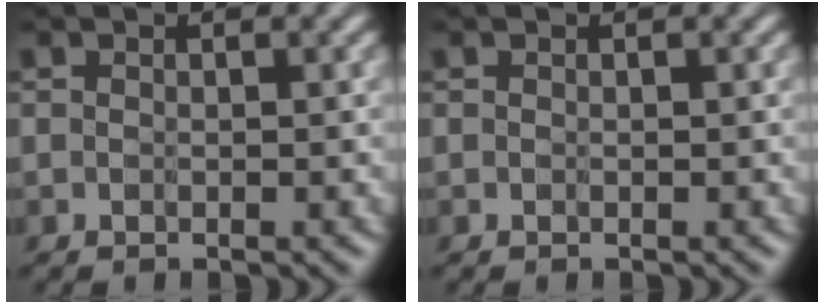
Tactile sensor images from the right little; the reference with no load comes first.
{"total": 0.0}